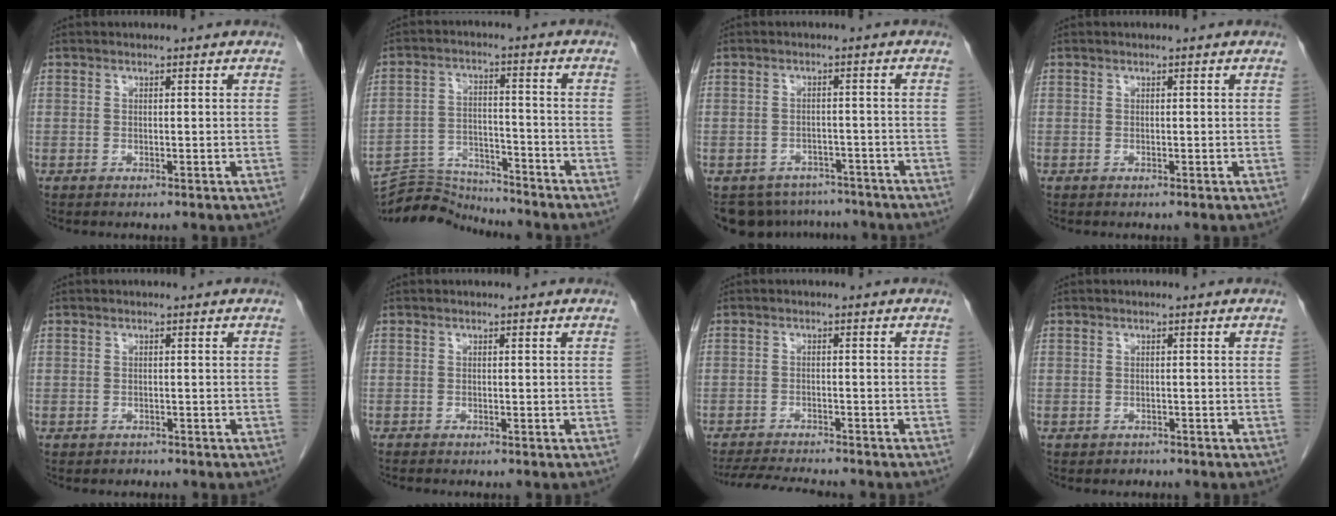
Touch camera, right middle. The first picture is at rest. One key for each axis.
{"total": 10.6, "fx": -10.5, "fy": 0.7, "fz": 0.8, "tx": -0.012, "ty": 0.009, "tz": -0.185}
{"total": 8.7, "fx": -7.6, "fy": 4.1, "fz": 0.7, "tx": -0.006, "ty": 0.010, "tz": -0.095}
{"total": 0.0}
{"total": 0.8, "fx": -0.6, "fy": 0.4, "fz": -0.1, "tx": -0.005, "ty": 0.000, "tz": -0.013}
{"total": 1.0, "fx": -0.9, "fy": 0.1, "fz": 0.4, "tx": -0.009, "ty": -0.004, "tz": -0.013}
{"total": 8.7, "fx": -8.1, "fy": 0.6, "fz": 3.3, "tx": -0.052, "ty": -0.012, "tz": -0.126}
{"total": 0.9, "fx": -0.7, "fy": 0.5, "fz": -0.1, "tx": -0.006, "ty": 0.001, "tz": -0.014}